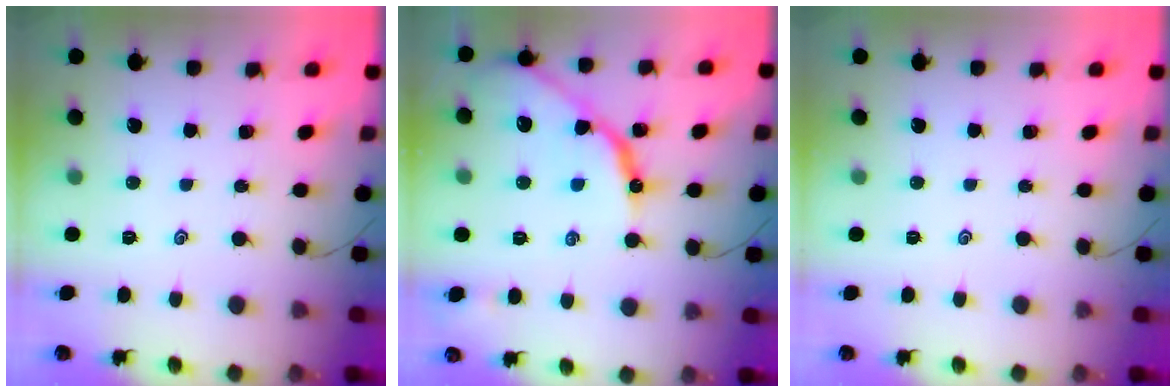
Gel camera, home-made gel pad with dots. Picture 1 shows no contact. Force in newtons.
{"total": 13.6, "press": 13.5, "slide": 1.4}
{"total": 0.0}